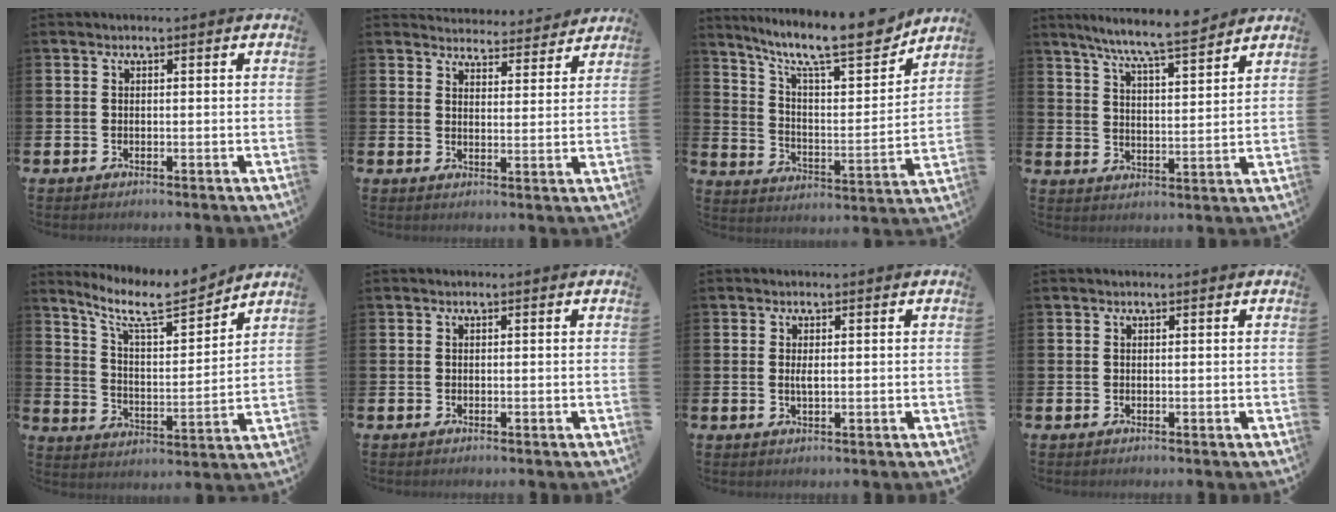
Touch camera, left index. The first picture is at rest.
{"total": 4.2, "force": [4.1, 0.9, -0.2], "torque": [0.002, -0.035, 0.069]}
{"total": 13.2, "force": [10.9, 2.9, 6.8], "torque": [-0.139, -0.070, 0.181]}
{"total": 7.8, "force": [7.3, -0.1, 2.8], "torque": [-0.078, -0.040, 0.128]}
{"total": 8.9, "force": [7.9, 1.8, 3.7], "torque": [-0.096, -0.049, 0.137]}
{"total": 0.0}
{"total": 1.3, "force": [0.2, 0.4, 1.2], "torque": [-0.019, 0.001, 0.002]}
{"total": 0.0}